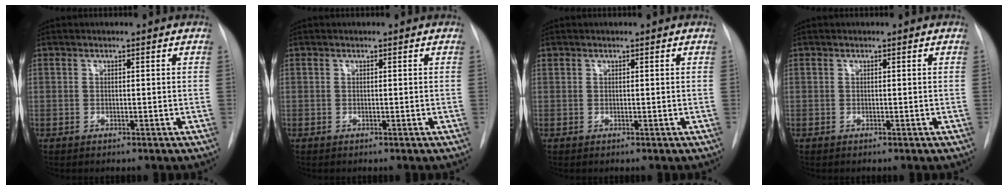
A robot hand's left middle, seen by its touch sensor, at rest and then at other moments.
{"total": 0.0}
{"total": 0.0}
{"total": 0.0}